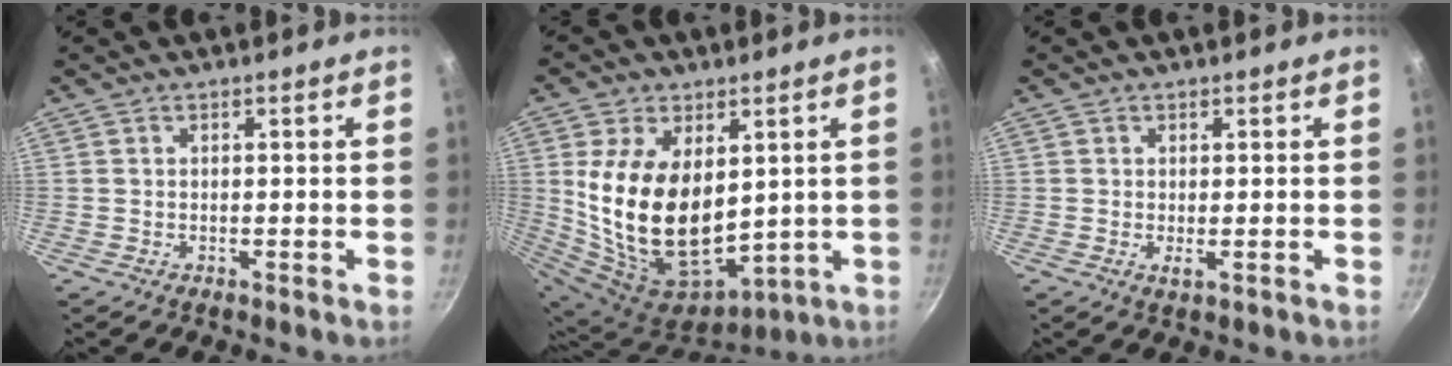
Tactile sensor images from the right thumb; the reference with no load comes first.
{"total": 22.1, "force": [2.9, 13.8, 17.0], "torque": [-0.310, -0.034, 0.077]}
{"total": 1.2, "force": [-0.1, 0.4, 1.1], "torque": [-0.021, -0.005, -0.002]}